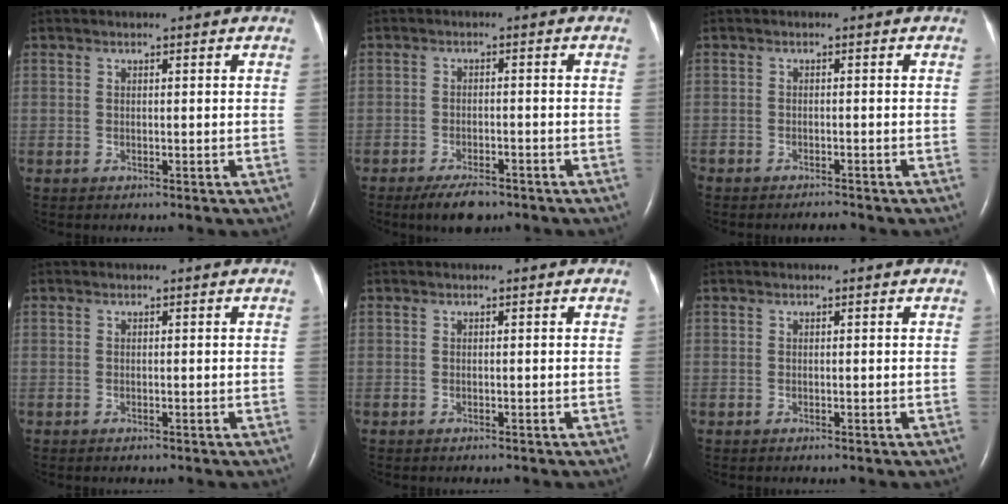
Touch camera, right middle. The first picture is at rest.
{"total": 4.9, "force": [-3.7, 1.7, 2.8], "torque": [-0.054, -0.004, -0.058]}
{"total": 1.8, "force": [-1.7, 0.4, 0.4], "torque": [-0.011, -0.005, -0.026]}
{"total": 0.0}
{"total": 0.0}
{"total": 0.0}